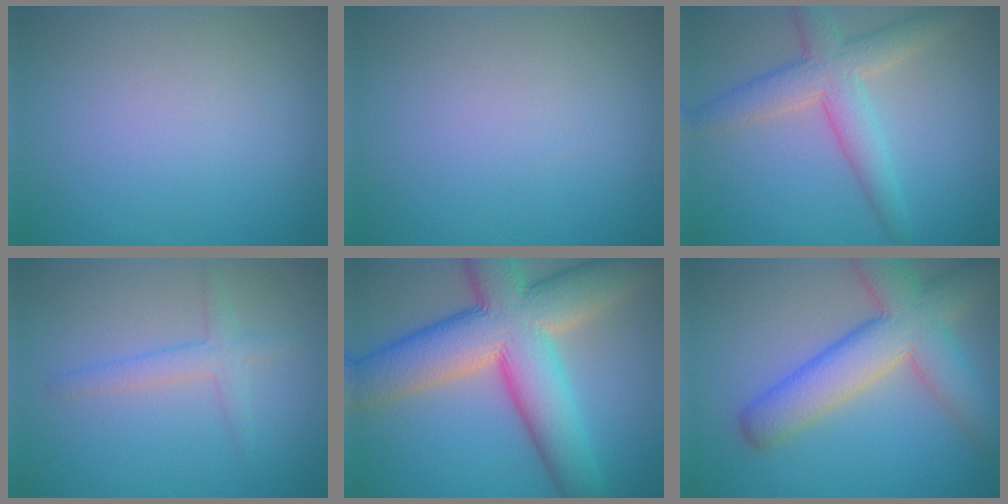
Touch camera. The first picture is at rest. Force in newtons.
{"total": 0.0}
{"total": 5.0, "press": 5.0, "slide": 0.3}
{"total": 2.0, "press": 2.0, "slide": 0.1}
{"total": 13.1, "press": 13.1, "slide": 0.9}
{"total": 8.3, "press": 8.3, "slide": 0.7}